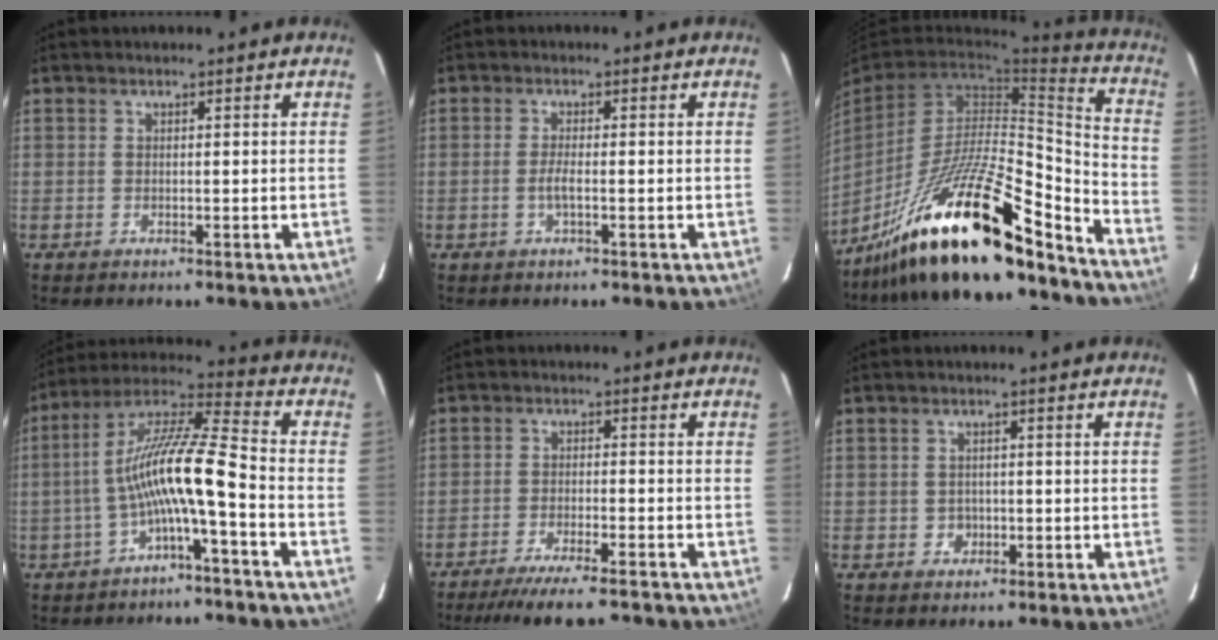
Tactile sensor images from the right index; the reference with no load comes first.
{"total": 2.1, "force": [-0.8, 0.1, 1.9], "torque": [-0.040, -0.003, -0.015]}
{"total": 24.1, "force": [-18.7, 4.4, 14.5], "torque": [-0.246, -0.025, -0.316]}
{"total": 12.0, "force": [-3.7, 0.9, 11.3], "torque": [-0.229, 0.017, -0.071]}
{"total": 11.6, "force": [-10.2, 1.7, 5.4], "torque": [-0.116, -0.018, -0.157]}
{"total": 2.4, "force": [-0.5, 2.3, 0.3], "torque": [-0.006, 0.004, -0.002]}